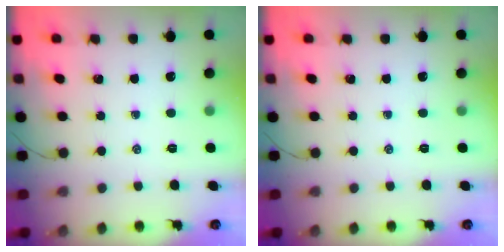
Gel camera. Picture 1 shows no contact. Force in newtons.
{"total": 0.0}